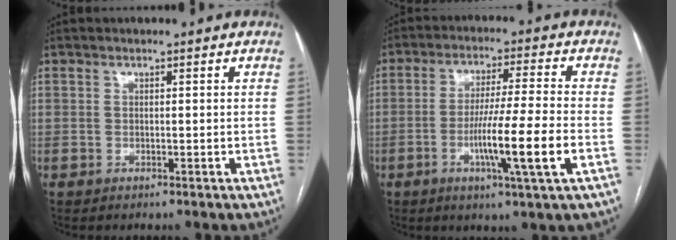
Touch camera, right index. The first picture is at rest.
{"total": 11.3, "force": [-3.4, -1.1, 10.8], "torque": [-0.195, -0.012, -0.061]}